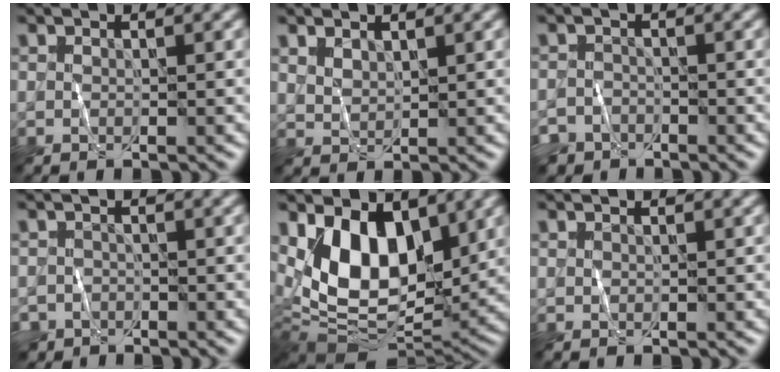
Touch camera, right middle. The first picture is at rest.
{"total": 1.3, "force": [1.1, 0.5, 0.5], "torque": [-0.015, -0.002, 0.029]}
{"total": 3.2, "force": [-2.6, 1.7, 0.1], "torque": [0.014, 0.000, -0.045]}
{"total": 2.1, "force": [-1.6, 1.3, -0.2], "torque": [0.013, 0.002, -0.030]}
{"total": 10.1, "force": [2.4, 6.0, 7.8], "torque": [-0.136, -0.019, 0.042]}
{"total": 0.0}